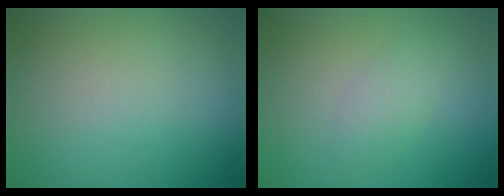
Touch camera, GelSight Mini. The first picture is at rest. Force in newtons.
{"total": 1.8, "press": 1.8, "slide": 0.0}